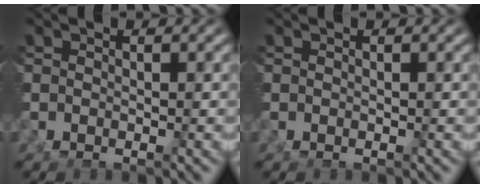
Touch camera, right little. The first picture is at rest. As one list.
[{"total": 0.0}]